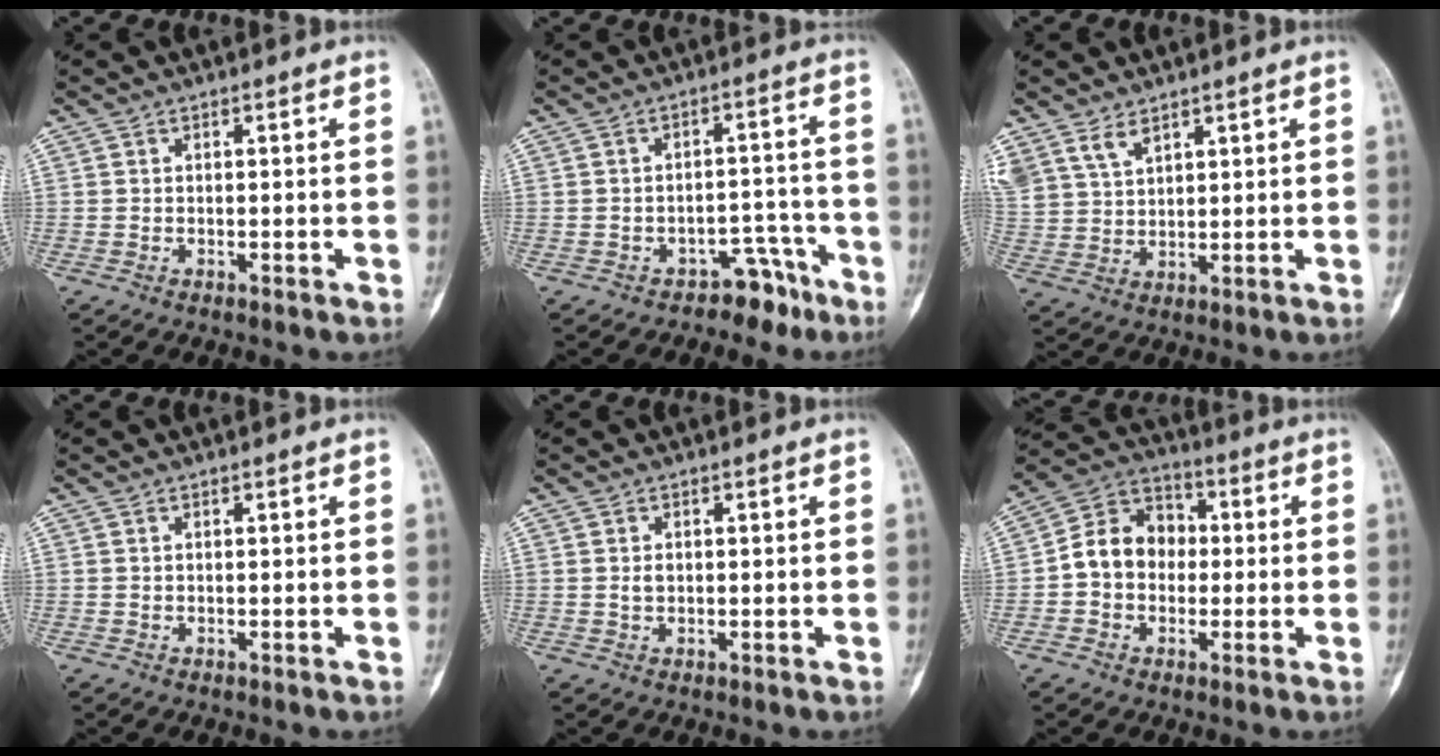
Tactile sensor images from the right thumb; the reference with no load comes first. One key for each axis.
{"total": 5.6, "fx": -4.2, "fy": 3.4, "fz": 1.3, "tx": 0.012, "ty": 0.070, "tz": -0.061}
{"total": 6.3, "fx": 4.4, "fy": 3.4, "fz": 2.9, "tx": -0.045, "ty": -0.009, "tz": 0.097}
{"total": 0.0}
{"total": 1.5, "fx": 0.3, "fy": 1.1, "fz": 1.0, "tx": -0.009, "ty": 0.007, "tz": 0.007}
{"total": 11.0, "fx": -0.2, "fy": 9.1, "fz": 6.2, "tx": -0.074, "ty": 0.039, "tz": -0.016}